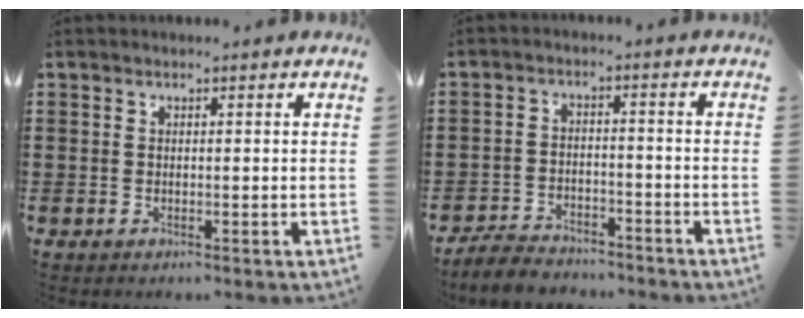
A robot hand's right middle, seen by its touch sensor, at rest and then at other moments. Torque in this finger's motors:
{"motor_torque": [0.89, -0.30, 0.04, 0.06]}